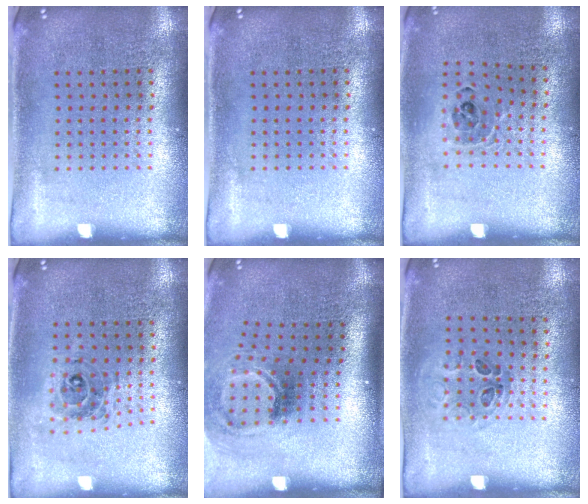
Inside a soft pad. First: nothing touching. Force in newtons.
{"total": 0.0}
{"total": 0.8, "press": 0.8, "slide": 0.1}
{"total": 0.7, "press": 0.7, "slide": 0.2}
{"total": 2.1, "press": 1.3, "slide": 1.6}
{"total": 0.9, "press": 0.6, "slide": 0.7}